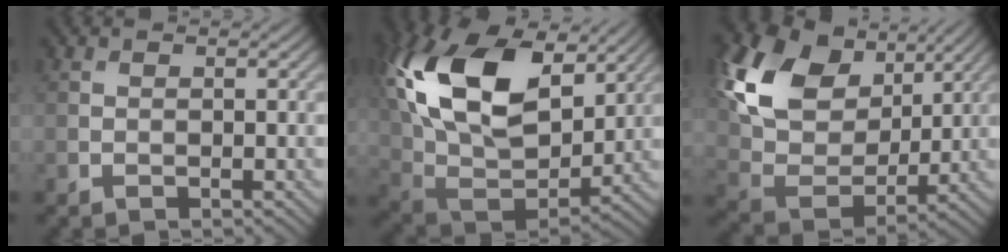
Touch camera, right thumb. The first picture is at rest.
{"total": 20.0, "force": [7.5, 12.0, 14.1], "torque": [-0.315, 0.031, 0.134]}
{"total": 15.1, "force": [6.4, 9.9, 9.4], "torque": [-0.221, 0.015, 0.122]}